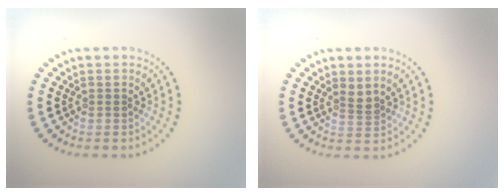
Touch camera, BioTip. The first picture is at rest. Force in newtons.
{"total": 1.1, "press": 0.8, "slide": 0.8}